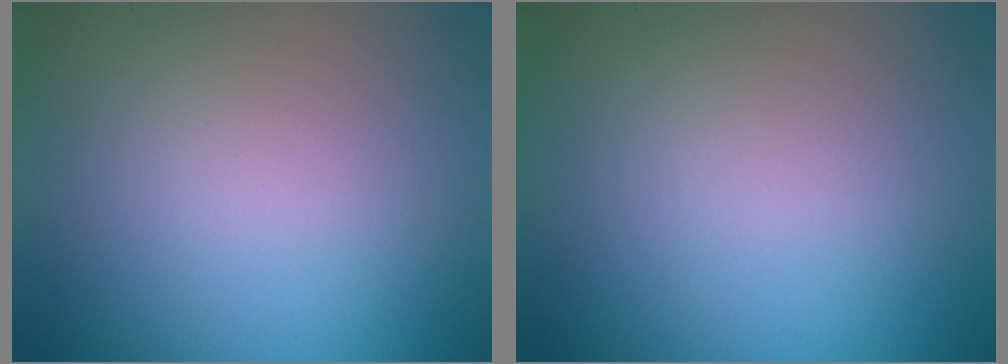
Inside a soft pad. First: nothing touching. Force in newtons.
{"total": 0.0}